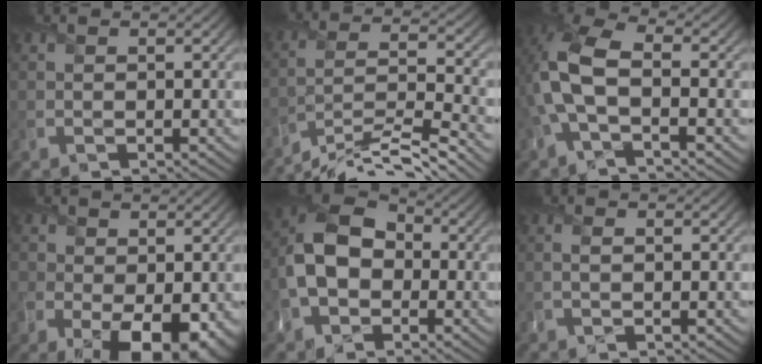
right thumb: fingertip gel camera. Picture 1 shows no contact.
{"total": 11.4, "force": [-9.7, 1.7, 5.7], "torque": [-0.101, 0.014, -0.173]}
{"total": 7.9, "force": [-0.9, 3.7, 6.9], "torque": [-0.165, 0.018, -0.031]}
{"total": 12.1, "force": [-4.2, 7.5, 8.5], "torque": [-0.152, -0.050, -0.044]}
{"total": 10.1, "force": [-2.1, 7.1, 6.8], "torque": [-0.157, -0.002, -0.052]}
{"total": 0.9, "force": [-0.2, 0.4, 0.8], "torque": [-0.020, 0.002, -0.005]}